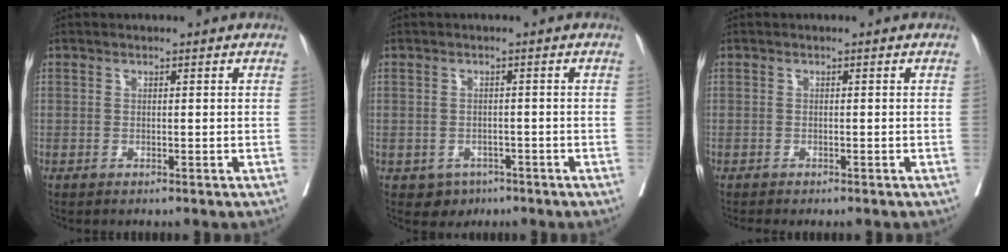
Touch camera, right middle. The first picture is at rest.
{"total": 3.0, "force": [-1.7, 2.4, 0.6], "torque": [-0.006, 0.007, -0.018]}
{"total": 1.9, "force": [-1.7, 0.4, 0.8], "torque": [-0.009, -0.004, -0.023]}